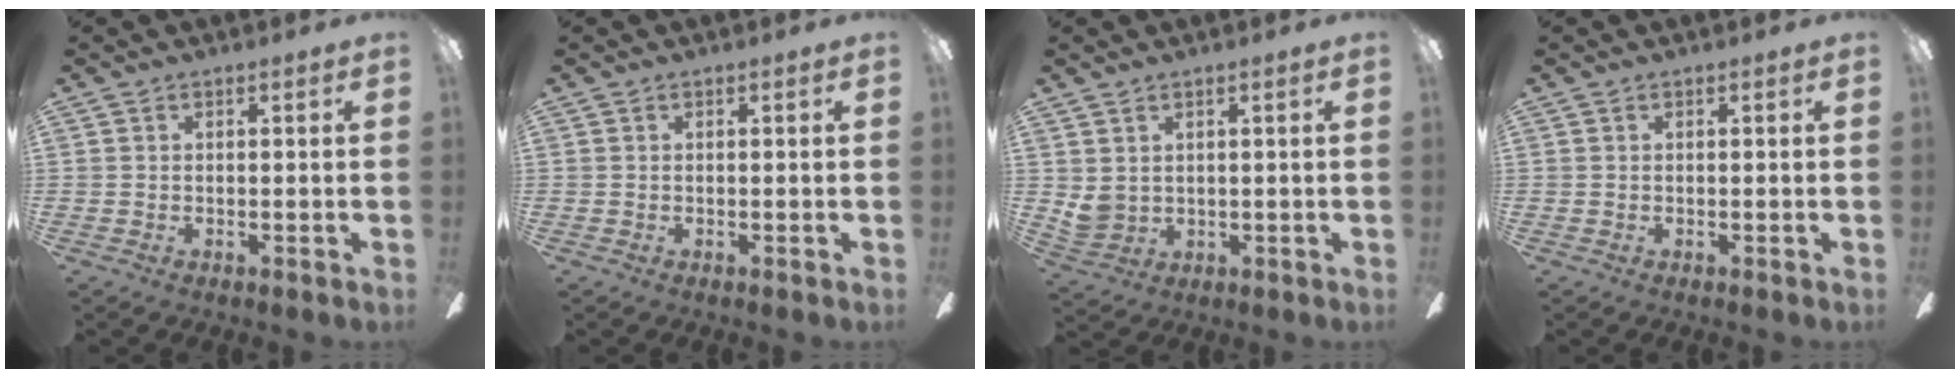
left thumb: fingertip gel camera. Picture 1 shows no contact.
{"total": 0.0}
{"total": 3.6, "force": [2.0, 2.7, 1.2], "torque": [-0.035, -0.009, 0.040]}
{"total": 0.0}